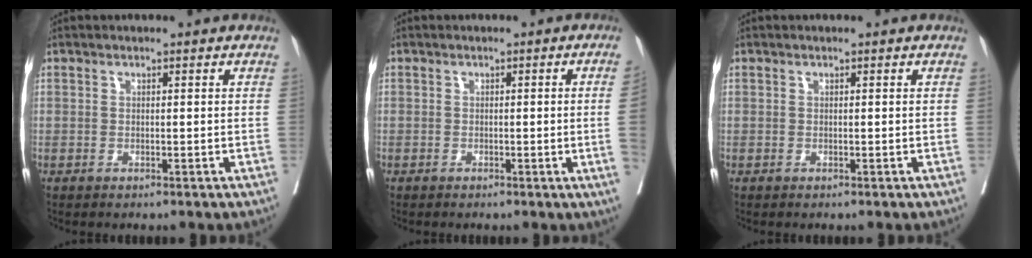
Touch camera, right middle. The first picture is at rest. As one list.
[{"total": 3.6, "force": [-0.4, -1.5, 3.2], "torque": [-0.040, -0.006, -0.003]}, {"total": 0.0}]